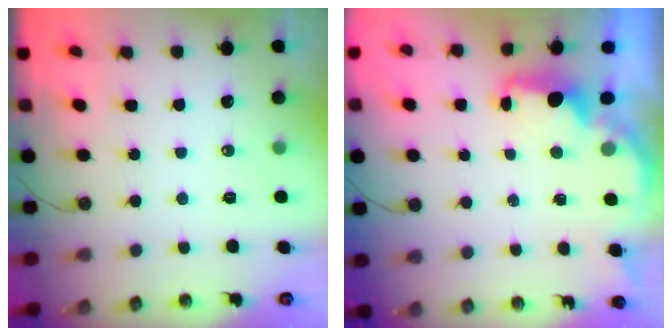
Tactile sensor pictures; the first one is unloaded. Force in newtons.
{"total": 2.3, "press": 2.2, "slide": 0.7}